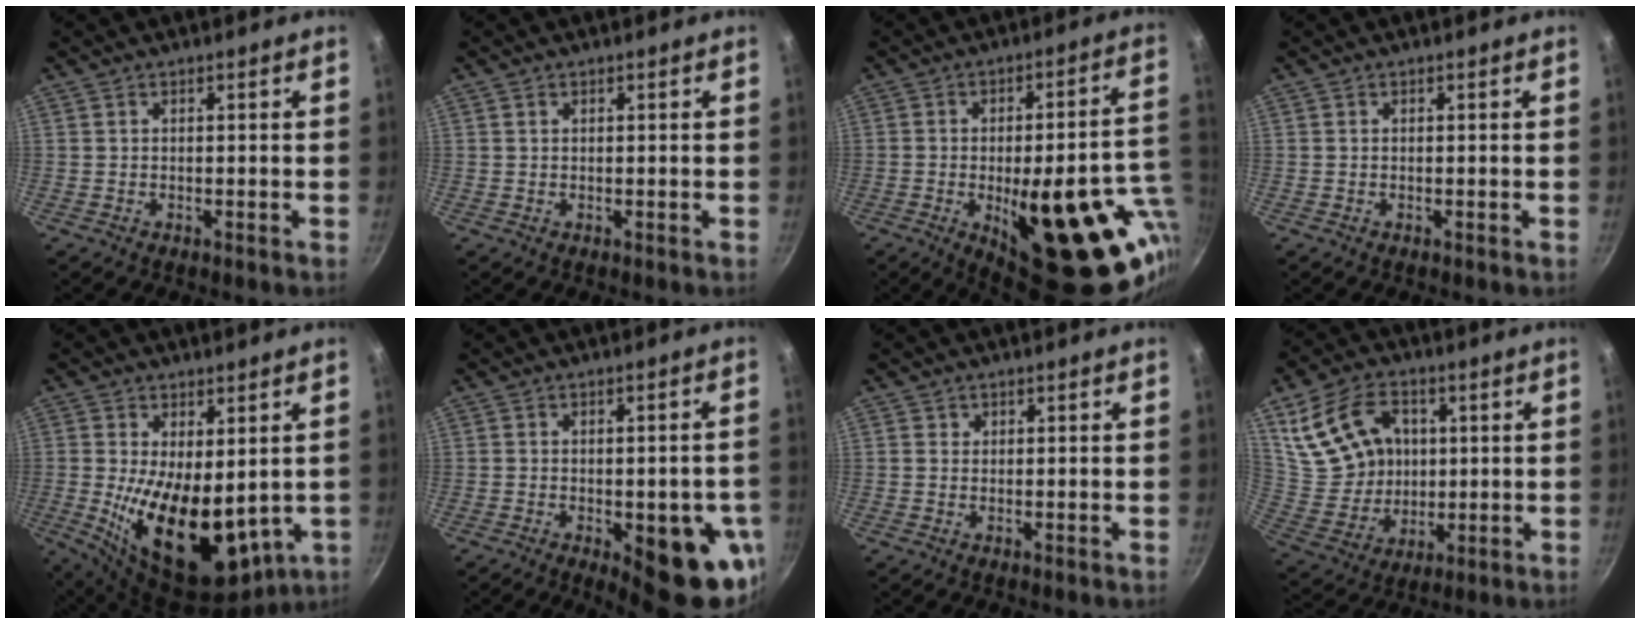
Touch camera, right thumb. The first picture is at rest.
{"total": 0.7, "force": [0.4, 0.5, 0.3], "torque": [-0.005, 0.001, 0.007]}
{"total": 27.7, "force": [-6.8, 10.4, 24.7], "torque": [-0.284, 0.008, -0.076]}
{"total": 0.0}
{"total": 19.1, "force": [-0.9, 10.2, 16.1], "torque": [-0.255, -0.034, 0.012]}
{"total": 14.2, "force": [-4.6, 5.5, 12.3], "torque": [-0.117, 0.007, -0.054]}
{"total": 0.9, "force": [0.2, 0.8, 0.1], "torque": [0.005, 0.001, 0.001]}
{"total": 17.1, "force": [4.9, 13.0, 9.9], "torque": [-0.172, -0.018, 0.107]}